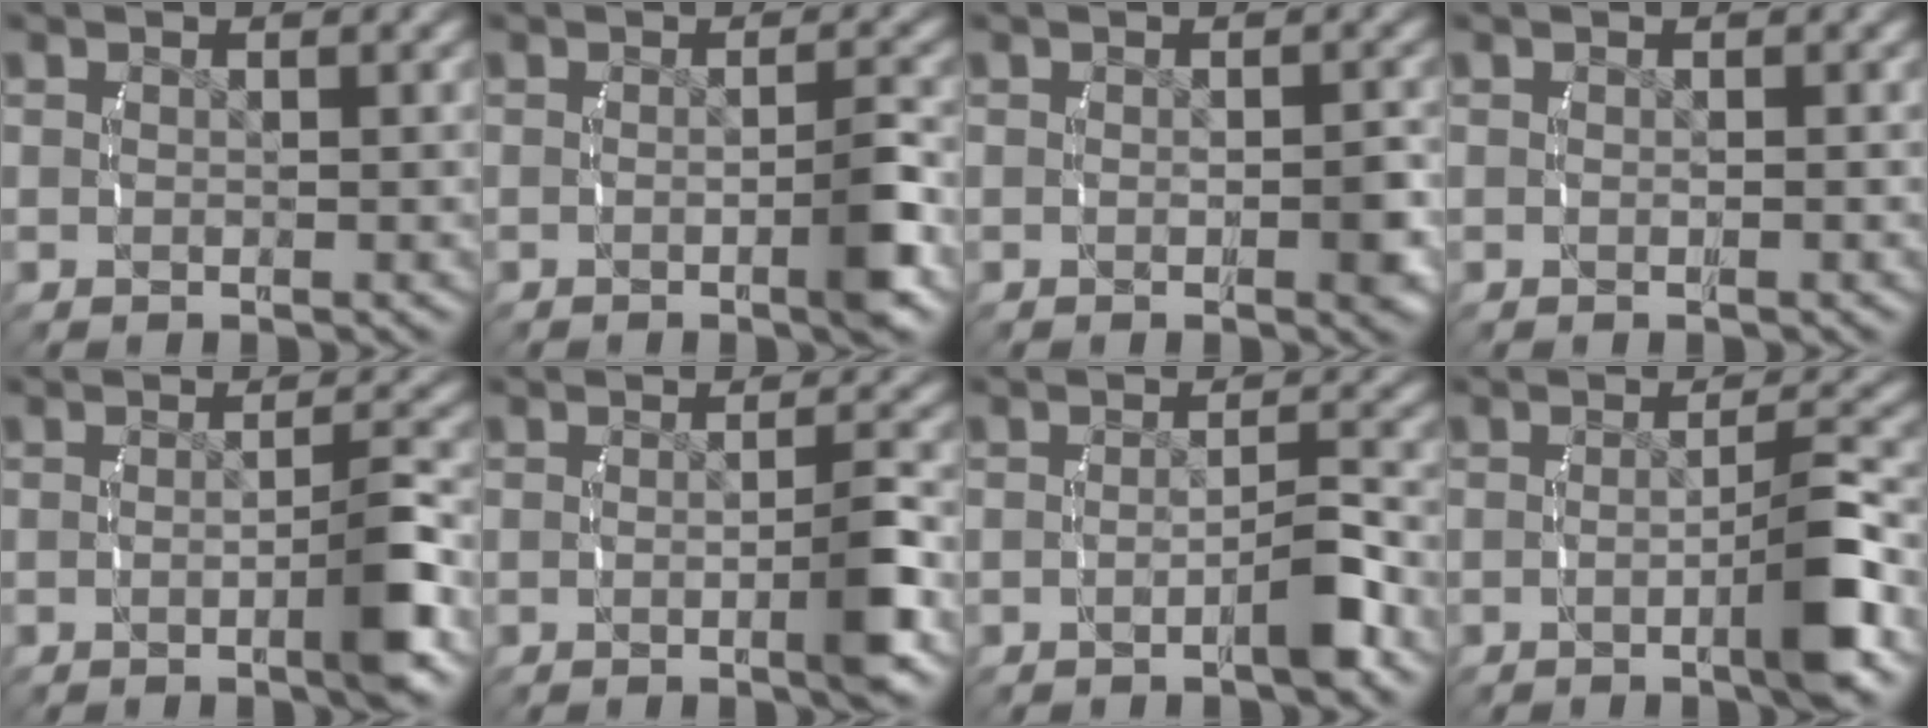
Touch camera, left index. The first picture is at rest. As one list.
[{"total": 2.9, "force": [-0.9, 0.2, 2.7], "torque": [-0.040, 0.000, -0.017]}, {"total": 1.5, "force": [-0.6, 0.4, 1.3], "torque": [-0.020, -0.005, -0.008]}, {"total": 0.0}, {"total": 3.5, "force": [-1.2, 0.1, 3.3], "torque": [-0.048, 0.001, -0.022]}, {"total": 3.2, "force": [-1.0, 0.1, 3.0], "torque": [-0.043, 0.000, -0.019]}, {"total": 2.4, "force": [-1.3, 0.2, 2.1], "torque": [-0.027, 0.002, -0.025]}, {"total": 4.4, "force": [-1.4, 0.2, 4.2], "torque": [-0.059, 0.003, -0.026]}]